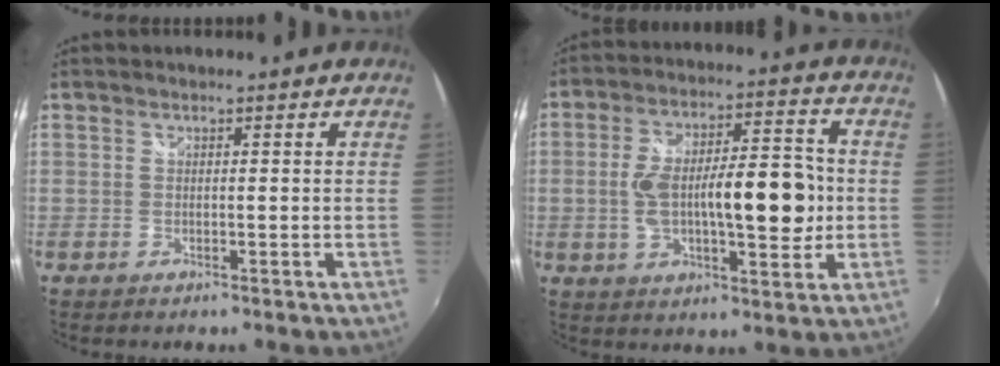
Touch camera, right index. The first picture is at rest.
{"total": 15.8, "force": [-1.4, 5.8, 14.6], "torque": [-0.250, 0.009, -0.019]}